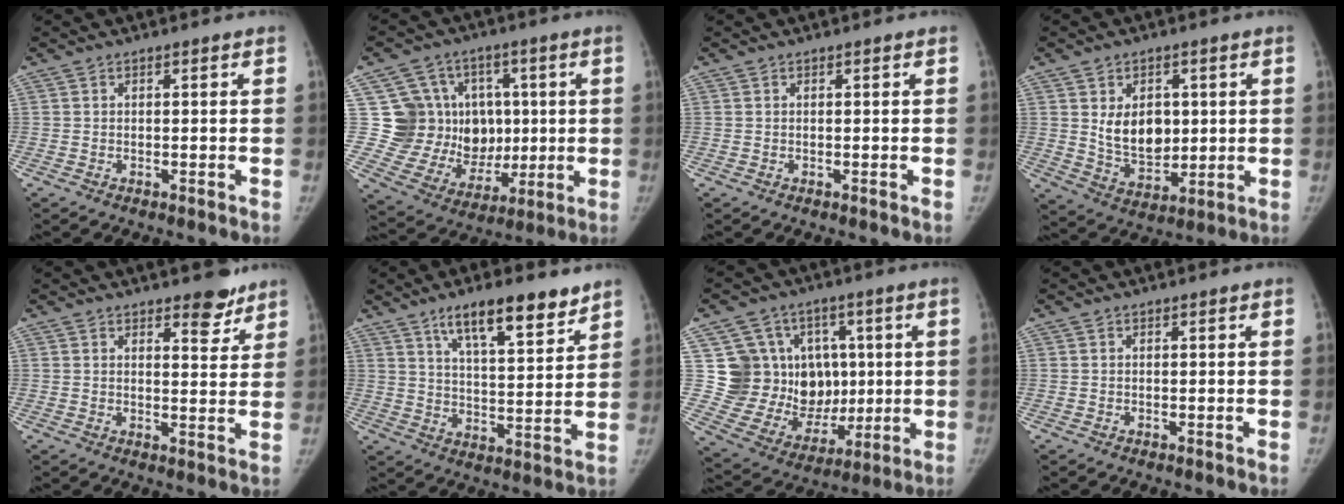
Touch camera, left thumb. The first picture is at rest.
{"total": 16.2, "force": [2.2, 14.1, 7.6], "torque": [-0.063, 0.008, 0.064]}
{"total": 0.0}
{"total": 10.3, "force": [1.8, 7.1, 7.2], "torque": [-0.082, -0.020, 0.046]}
{"total": 5.4, "force": [4.1, 2.3, 2.7], "torque": [-0.010, -0.028, 0.055]}
{"total": 13.1, "force": [8.9, 3.6, 8.8], "torque": [-0.117, -0.048, 0.147]}
{"total": 17.6, "force": [2.8, 15.1, 8.6], "torque": [-0.083, 0.010, 0.080]}
{"total": 0.0}